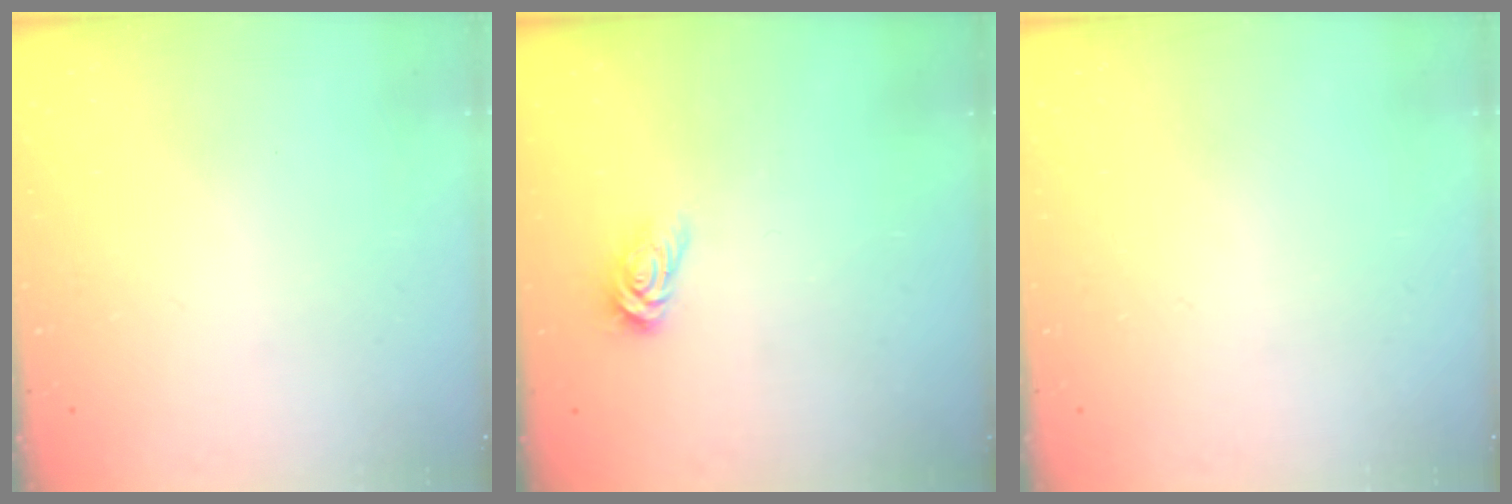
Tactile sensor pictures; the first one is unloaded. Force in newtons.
{"total": 3.5, "press": 3.5, "slide": 0.3}
{"total": 0.0}